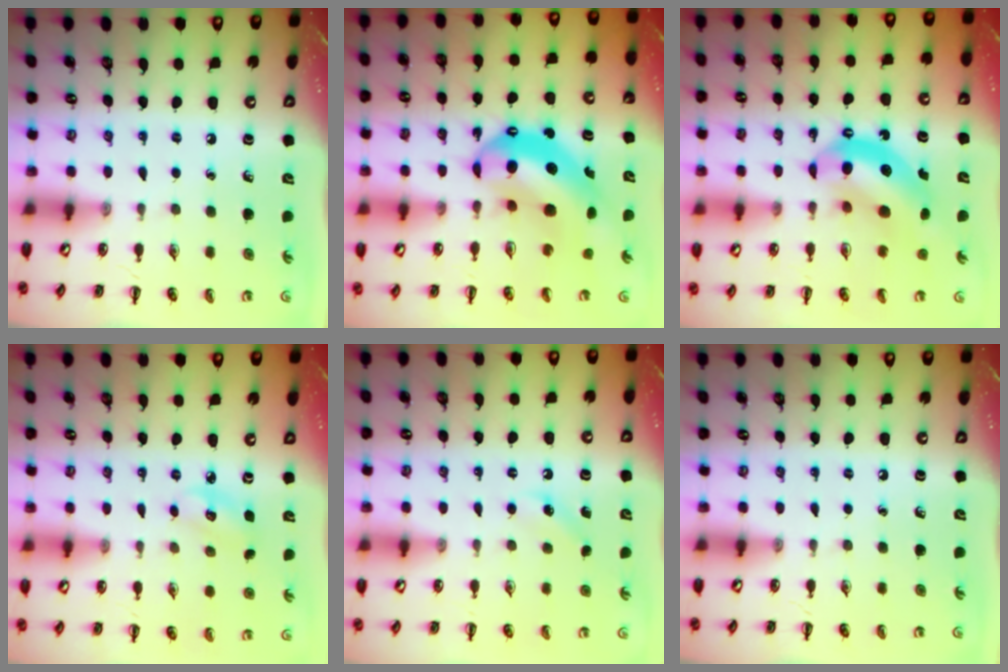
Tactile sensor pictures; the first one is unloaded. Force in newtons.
{"total": 11.1, "press": 10.8, "slide": 2.6}
{"total": 11.4, "press": 11.0, "slide": 3.0}
{"total": 3.8, "press": 3.7, "slide": 0.9}
{"total": 3.1, "press": 3.0, "slide": 0.8}
{"total": 0.0}